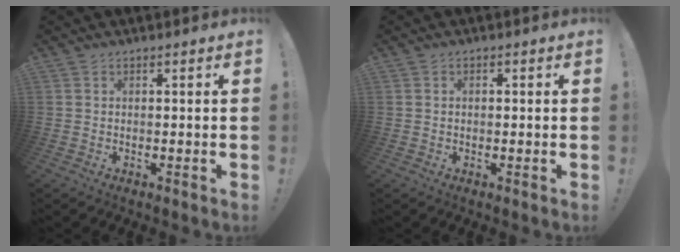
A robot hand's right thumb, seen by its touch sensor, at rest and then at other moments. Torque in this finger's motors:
{"motor_torque": [-0.02, -0.16, -0.15, 0.06, 0.06]}